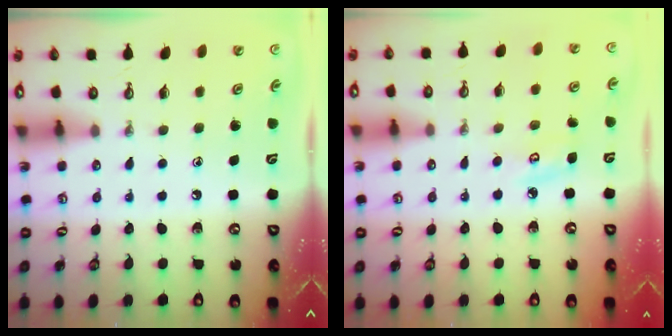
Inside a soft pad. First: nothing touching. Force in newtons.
{"total": 5.6, "press": 5.6, "slide": 0.5}